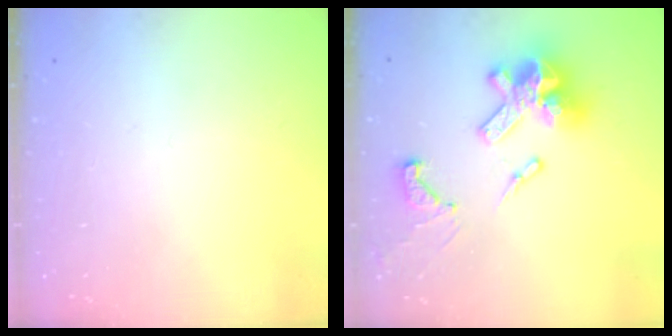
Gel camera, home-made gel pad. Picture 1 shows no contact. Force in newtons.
{"total": 18.8, "press": 18.8, "slide": 1.6}